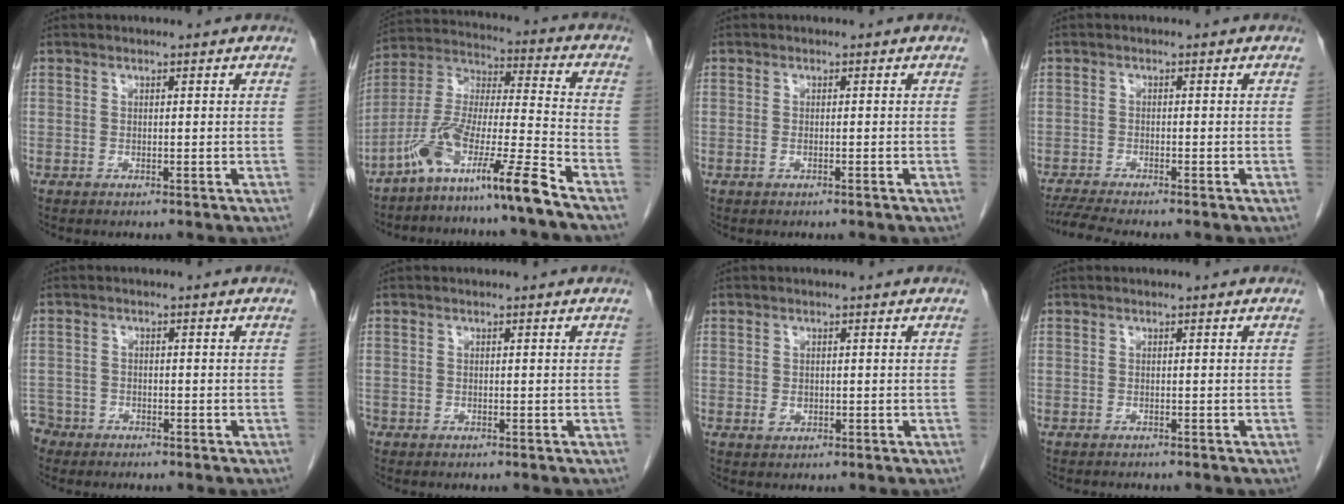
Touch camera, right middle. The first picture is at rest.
{"total": 13.1, "force": [-9.5, -1.3, 9.0], "torque": [-0.180, -0.003, -0.175]}
{"total": 0.5, "force": [-0.3, 0.1, 0.4], "torque": [-0.012, 0.000, -0.005]}
{"total": 5.3, "force": [-4.7, -0.3, 2.4], "torque": [-0.042, -0.018, -0.081]}
{"total": 3.6, "force": [-3.1, 1.8, -0.5], "torque": [0.006, 0.001, -0.064]}
{"total": 0.7, "force": [-0.5, 0.4, 0.1], "torque": [-0.010, 0.001, -0.011]}
{"total": 1.3, "force": [-0.3, 1.0, 0.8], "torque": [-0.016, 0.000, 0.000]}
{"total": 2.2, "force": [-2.1, 0.3, 0.6], "torque": [-0.008, -0.005, -0.026]}